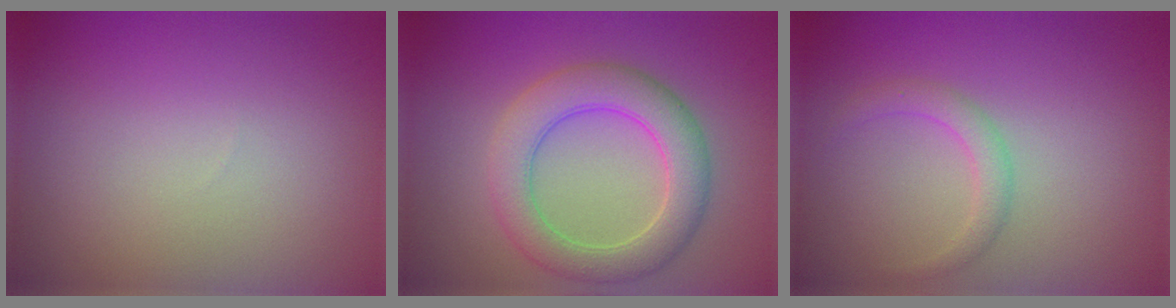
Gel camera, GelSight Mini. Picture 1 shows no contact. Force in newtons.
{"total": 5.5, "press": 5.5, "slide": 0.3}
{"total": 1.7, "press": 1.7, "slide": 0.0}